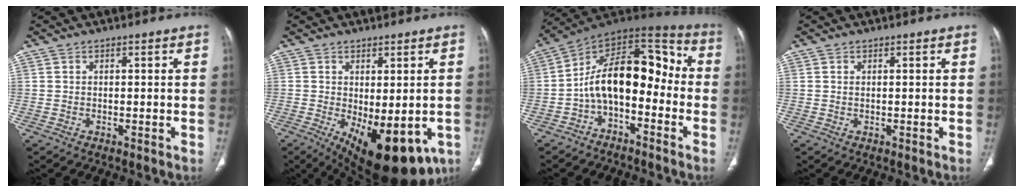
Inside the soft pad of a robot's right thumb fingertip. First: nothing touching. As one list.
[{"total": 15.8, "force": [-5.9, 7.1, 12.8], "torque": [-0.161, -0.011, -0.066]}, {"total": 15.9, "force": [-3.1, 9.1, 12.6], "torque": [-0.173, 0.089, -0.066]}, {"total": 0.0}]